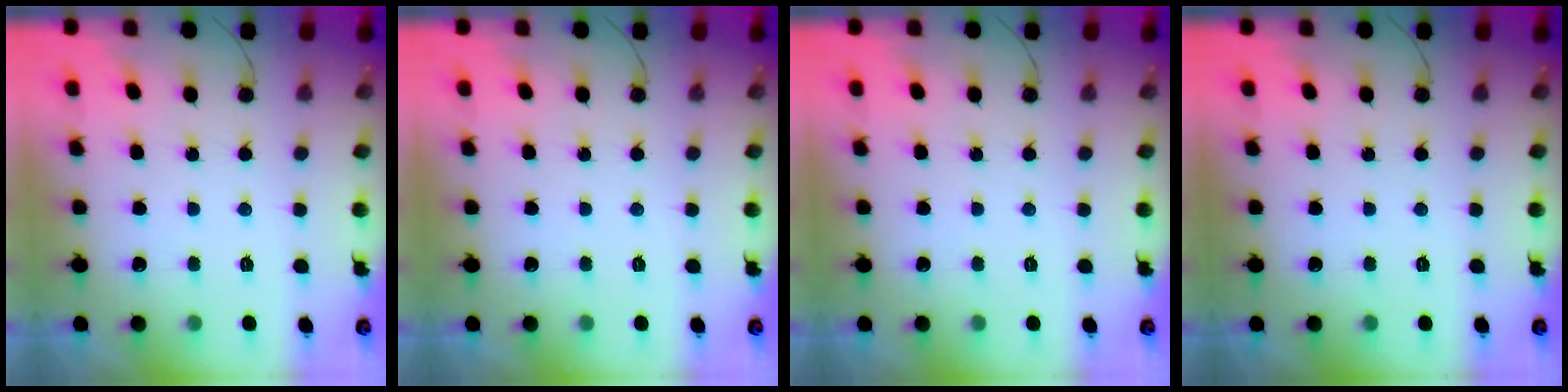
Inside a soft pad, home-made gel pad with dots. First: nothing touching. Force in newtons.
{"total": 0.0}
{"total": 0.0}
{"total": 0.0}